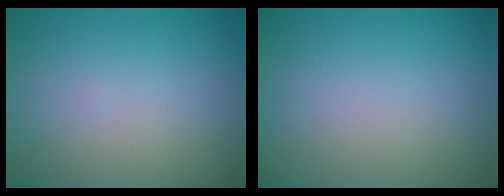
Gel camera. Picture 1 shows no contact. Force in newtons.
{"total": 0.0}